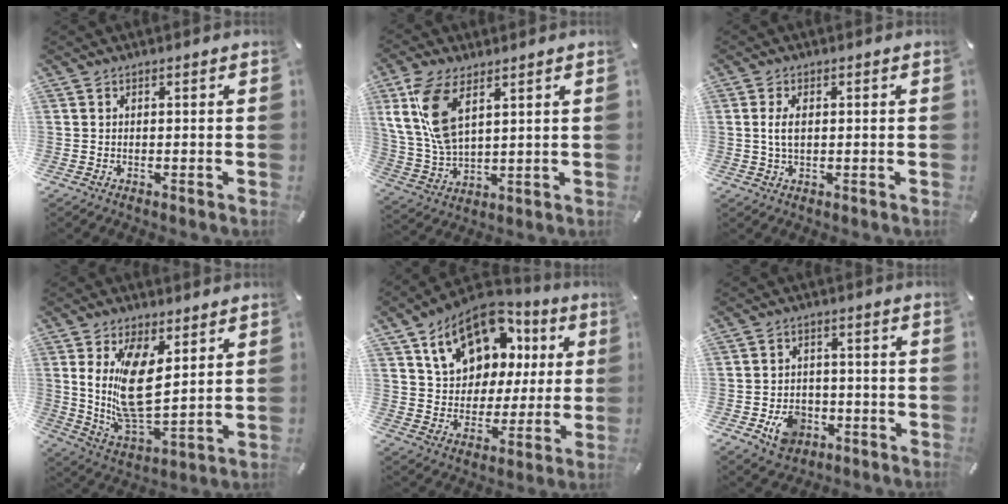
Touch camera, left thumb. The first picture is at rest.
{"total": 12.1, "force": [5.4, 6.2, 8.8], "torque": [-0.220, -0.018, 0.096]}
{"total": 3.4, "force": [0.4, 1.8, 2.9], "torque": [-0.070, 0.003, 0.003]}
{"total": 13.8, "force": [4.9, 7.5, 10.4], "torque": [-0.221, -0.029, 0.089]}
{"total": 16.5, "force": [8.5, 12.0, 7.6], "torque": [-0.129, -0.041, 0.156]}
{"total": 7.5, "force": [-2.6, 6.1, 3.4], "torque": [-0.060, 0.012, -0.046]}